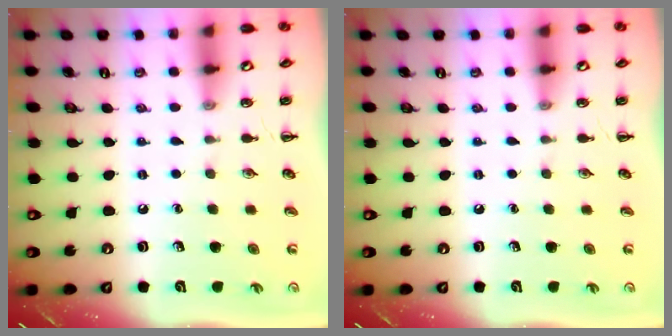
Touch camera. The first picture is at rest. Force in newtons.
{"total": 0.0}